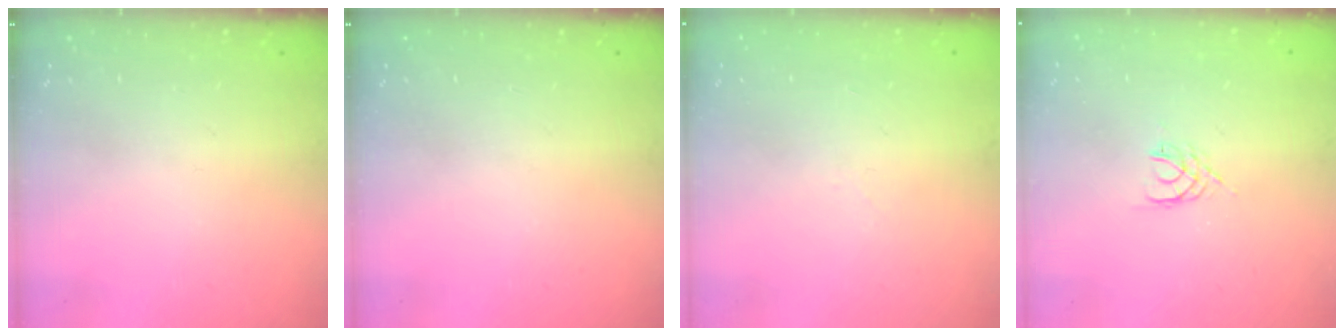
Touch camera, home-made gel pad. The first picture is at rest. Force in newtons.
{"total": 0.0}
{"total": 2.0, "press": 1.9, "slide": 0.5}
{"total": 2.0, "press": 1.9, "slide": 0.3}